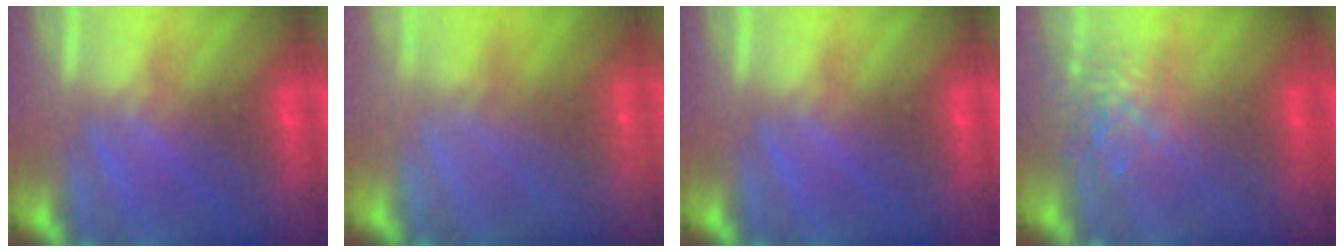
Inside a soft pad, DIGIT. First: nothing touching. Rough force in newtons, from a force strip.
{"total": 2.3}
{"total": 0.0}
{"total": 3.4}